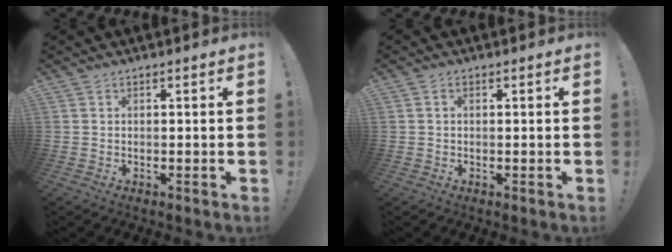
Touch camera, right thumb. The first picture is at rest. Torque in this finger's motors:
{"motor_torque": [-0.02, -0.21, -0.31, 0.08, 0.07]}